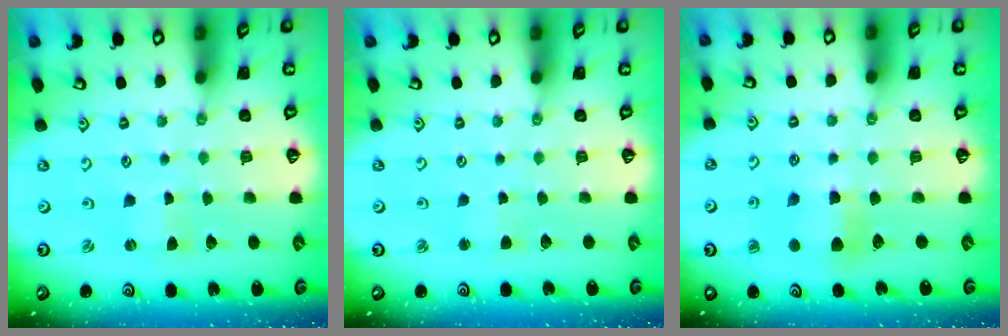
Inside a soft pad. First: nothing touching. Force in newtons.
{"total": 2.5, "press": 2.5, "slide": 0.3}
{"total": 5.4, "press": 5.4, "slide": 0.2}